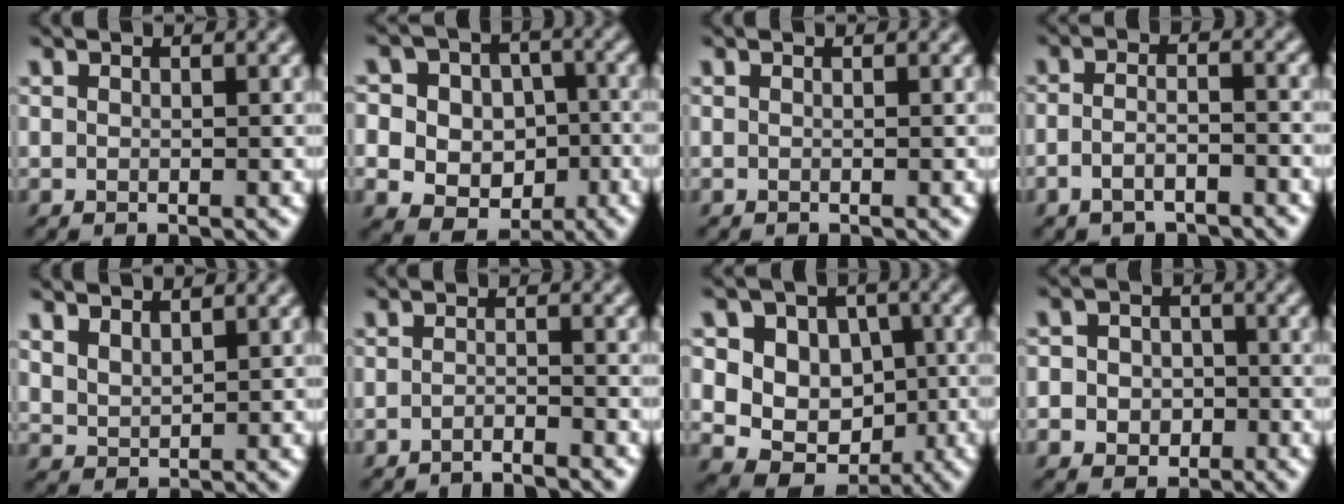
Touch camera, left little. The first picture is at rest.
{"total": 11.0, "force": [-0.6, 10.2, 4.1], "torque": [-0.102, 0.043, -0.027]}
{"total": 0.0}
{"total": 2.7, "force": [-1.8, 0.8, 1.9], "torque": [-0.037, 0.002, -0.040]}
{"total": 2.1, "force": [1.4, 0.9, 1.2], "torque": [-0.034, 0.003, 0.030]}
{"total": 1.6, "force": [-1.6, -0.4, 0.2], "torque": [-0.003, 0.007, -0.033]}
{"total": 9.9, "force": [0.7, 8.4, 5.2], "torque": [-0.096, 0.035, -0.013]}
{"total": 5.2, "force": [-1.1, 4.8, 1.6], "torque": [-0.018, 0.021, -0.045]}